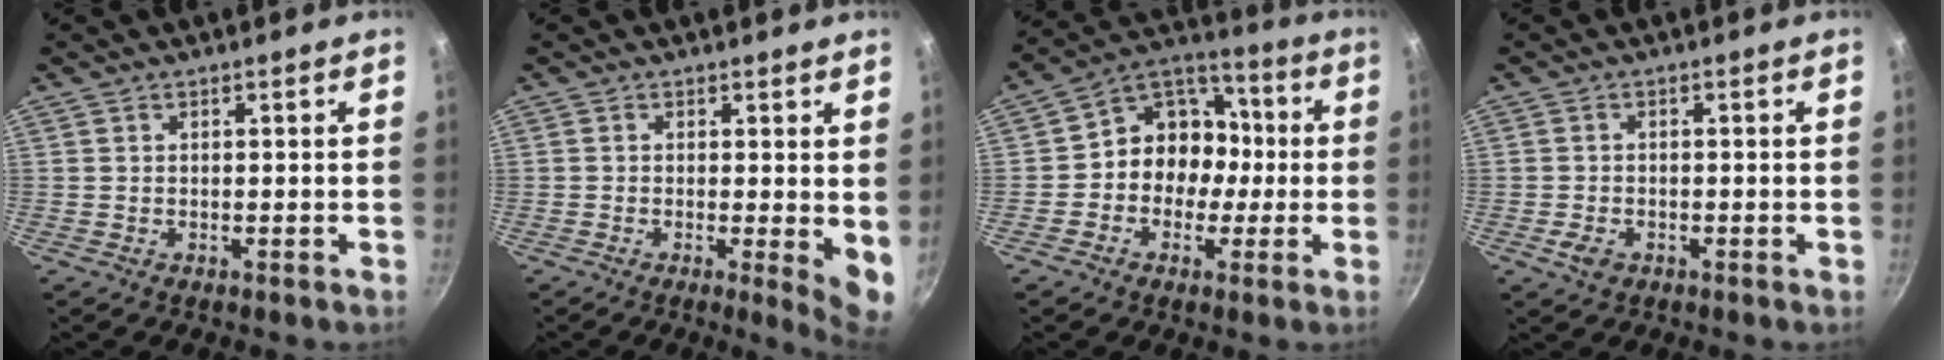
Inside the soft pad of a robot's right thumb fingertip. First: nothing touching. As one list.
[{"total": 5.8, "force": [0.1, 1.5, 5.6], "torque": [-0.073, -0.016, 0.000]}, {"total": 12.2, "force": [-1.3, 10.5, 6.2], "torque": [-0.039, 0.047, -0.040]}, {"total": 2.8, "force": [-1.3, 1.8, 1.7], "torque": [-0.033, 0.006, -0.026]}]